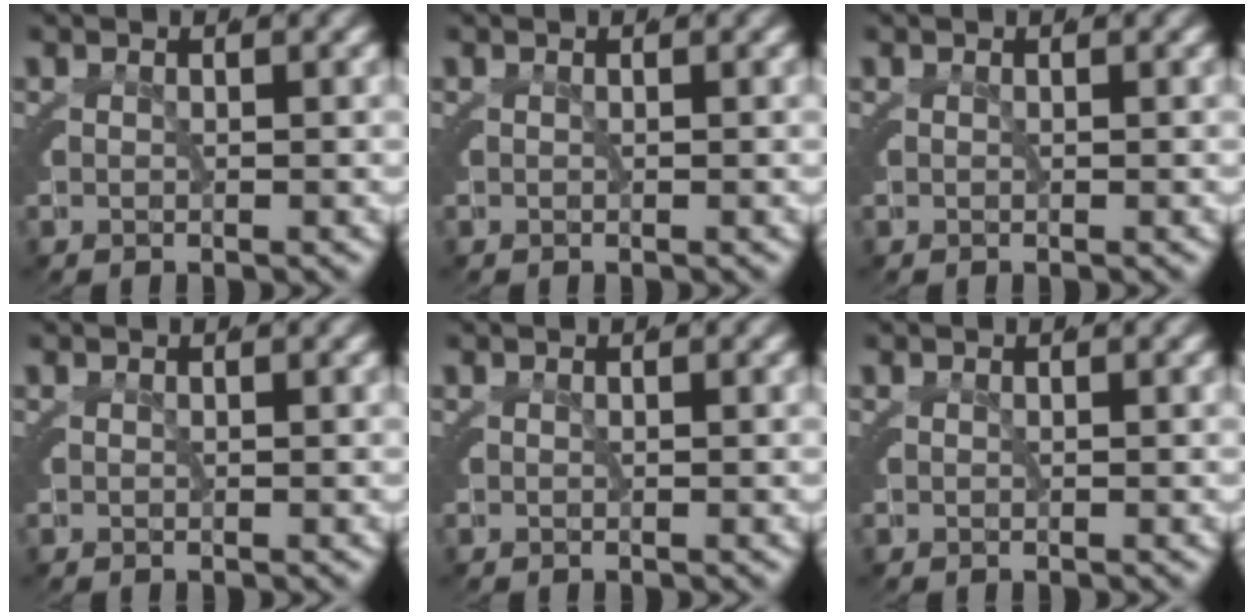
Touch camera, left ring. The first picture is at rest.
{"total": 0.0}
{"total": 0.0}
{"total": 0.0}
{"total": 0.0}
{"total": 0.0}